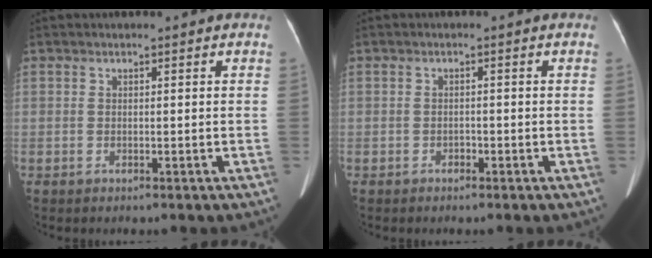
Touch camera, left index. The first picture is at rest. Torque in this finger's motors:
{"motor_torque": [-0.02, -0.01, -0.05, -0.01]}